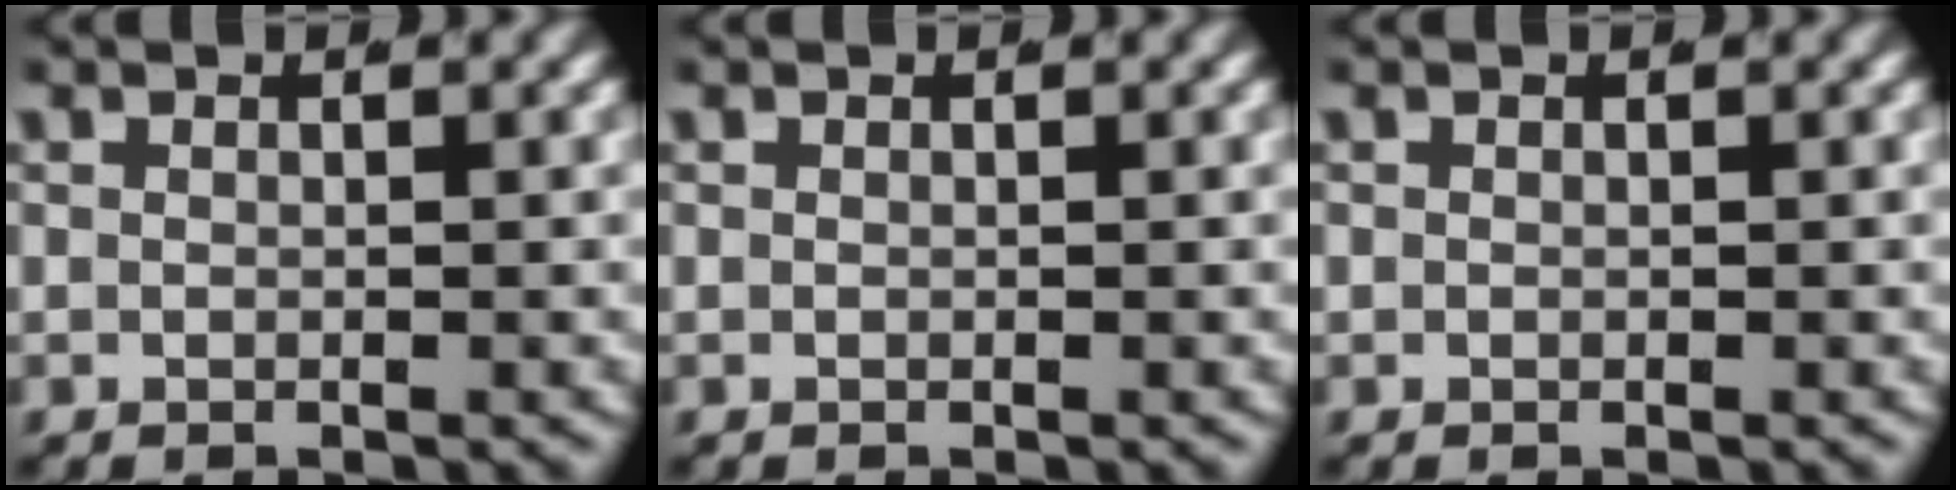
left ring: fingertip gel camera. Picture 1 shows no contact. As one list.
[{"total": 0.0}, {"total": 0.0}]